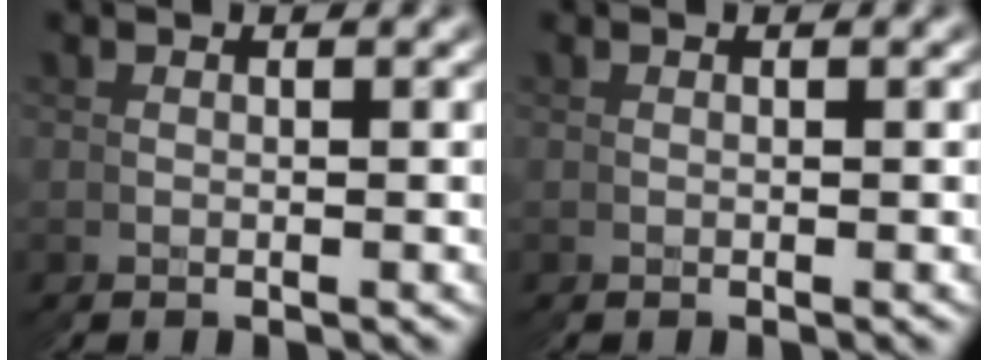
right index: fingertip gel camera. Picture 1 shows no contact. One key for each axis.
{"total": 0.0}